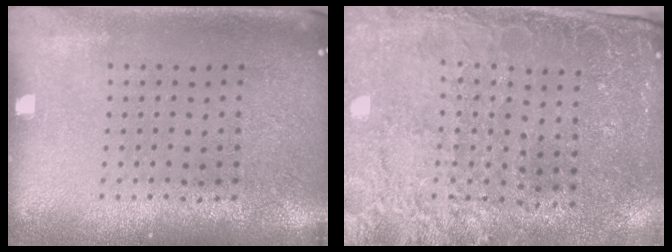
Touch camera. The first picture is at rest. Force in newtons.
{"total": 3.0, "press": 2.8, "slide": 1.1}